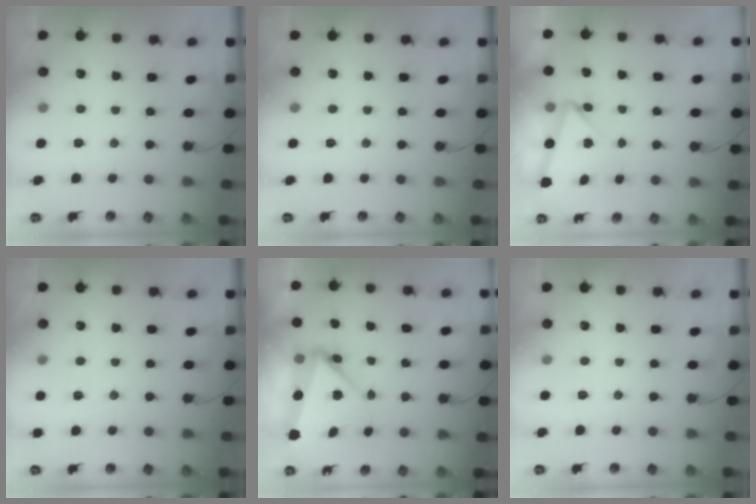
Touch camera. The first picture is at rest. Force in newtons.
{"total": 0.0}
{"total": 4.0, "press": 3.9, "slide": 0.7}
{"total": 2.6, "press": 1.9, "slide": 1.8}
{"total": 10.6, "press": 5.6, "slide": 9.0}
{"total": 0.0}